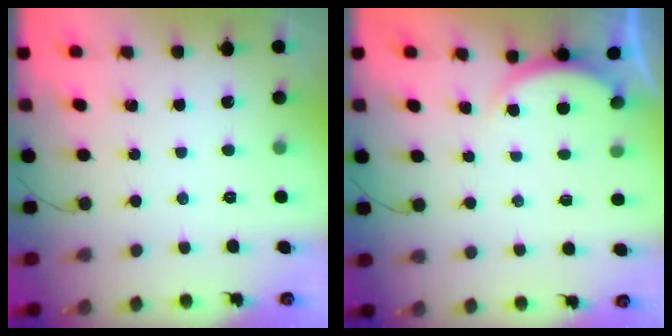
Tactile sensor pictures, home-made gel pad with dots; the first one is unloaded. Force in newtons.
{"total": 2.2, "press": 2.2, "slide": 0.6}